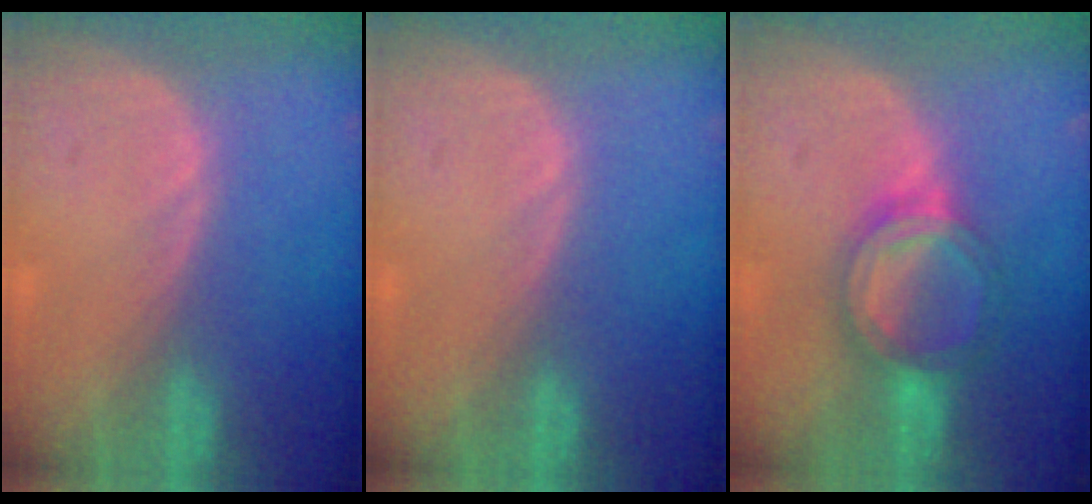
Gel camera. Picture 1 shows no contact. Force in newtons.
{"total": 0.0}
{"total": 5.9, "press": 5.5, "slide": 2.0}